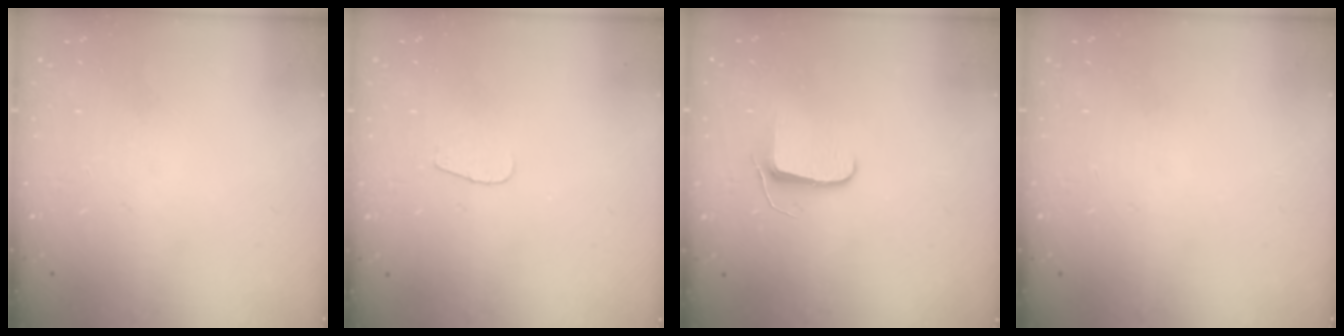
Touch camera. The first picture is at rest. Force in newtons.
{"total": 3.6, "press": 3.5, "slide": 0.4}
{"total": 6.4, "press": 6.3, "slide": 0.8}
{"total": 0.0}